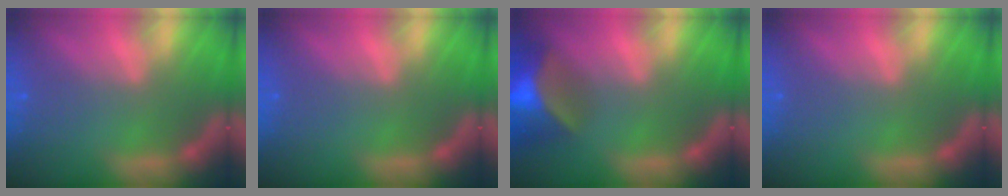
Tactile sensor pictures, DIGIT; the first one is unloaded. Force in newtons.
{"total": 0.0}
{"total": 9.9}
{"total": 0.0}